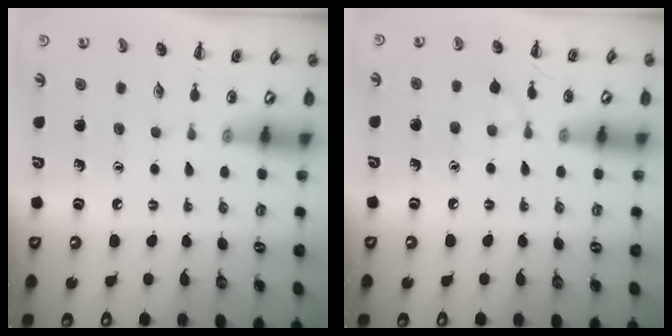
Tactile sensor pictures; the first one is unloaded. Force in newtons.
{"total": 4.9, "press": 4.6, "slide": 1.5}